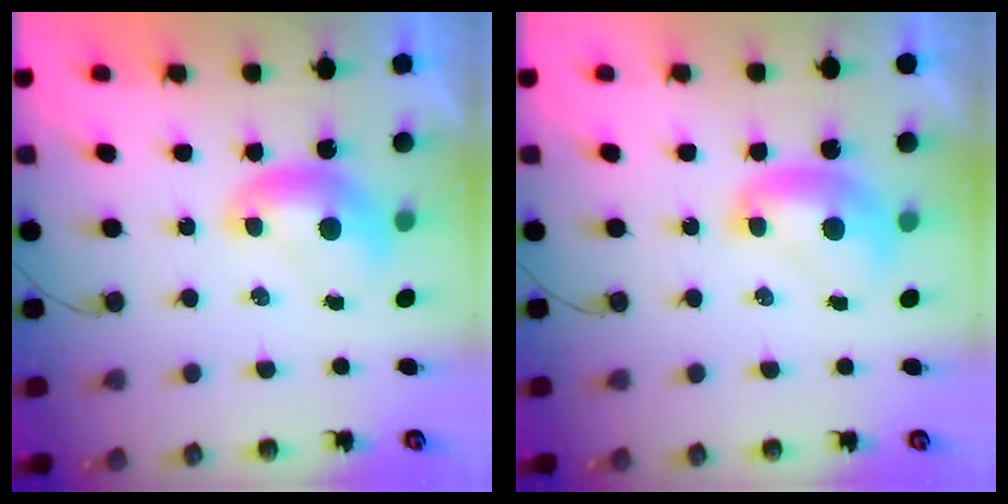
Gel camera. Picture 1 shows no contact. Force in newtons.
{"total": 1.6, "press": 1.5, "slide": 0.1}